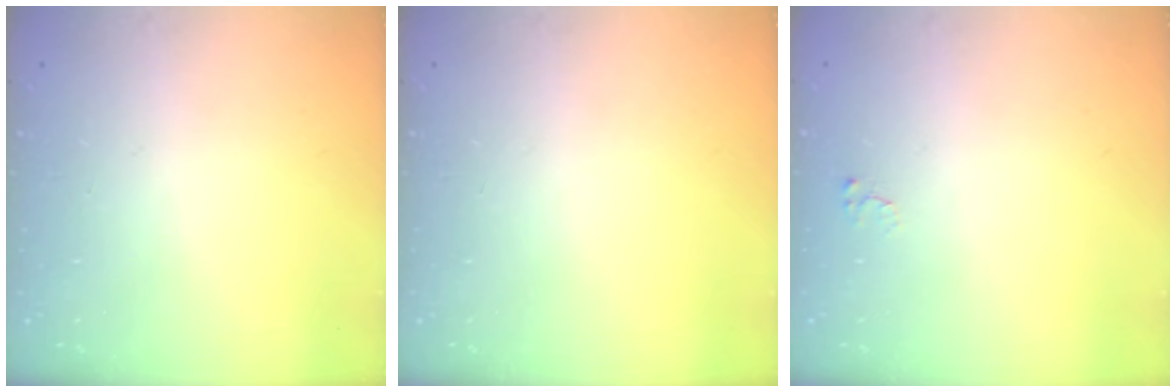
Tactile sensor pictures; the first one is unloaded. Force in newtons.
{"total": 0.0}
{"total": 2.4, "press": 2.4, "slide": 0.2}